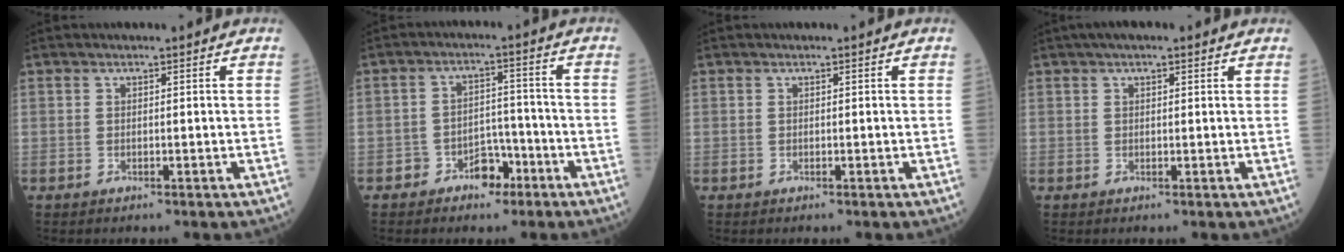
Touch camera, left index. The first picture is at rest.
{"total": 4.8, "force": [-3.0, 3.0, 2.2], "torque": [-0.032, 0.015, -0.049]}
{"total": 0.0}
{"total": 3.4, "force": [2.3, 1.0, 2.3], "torque": [-0.038, 0.024, 0.032]}